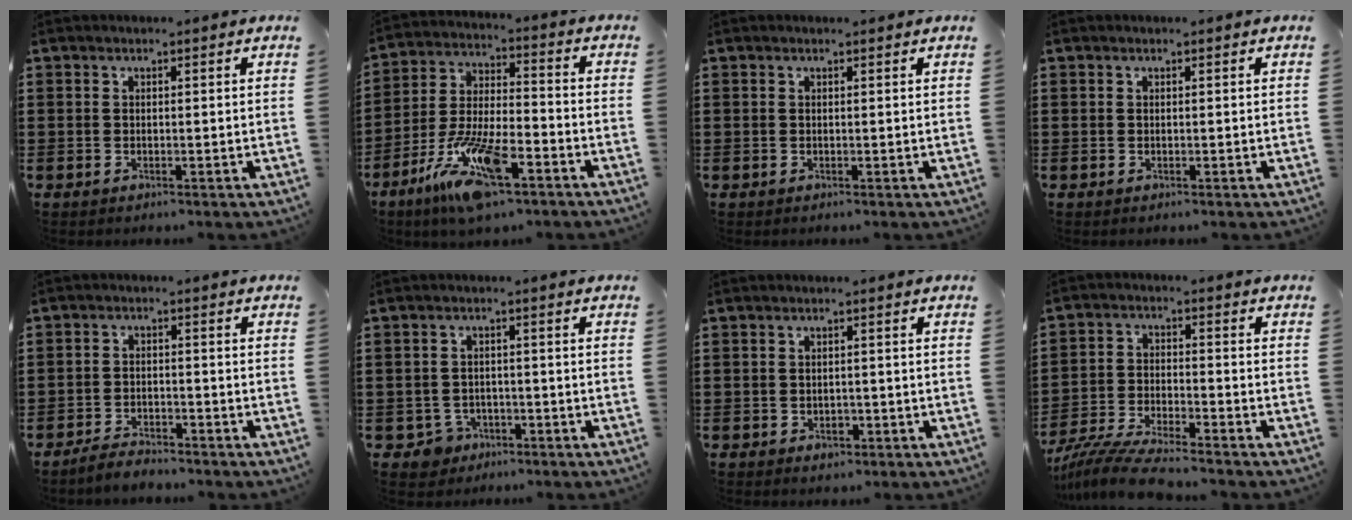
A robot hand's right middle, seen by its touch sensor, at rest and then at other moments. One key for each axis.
{"total": 13.2, "fx": -8.1, "fy": 3.7, "fz": 9.7, "tx": -0.211, "ty": 0.005, "tz": -0.154}
{"total": 0.0}
{"total": 0.0}
{"total": 3.1, "fx": -3.1, "fy": 0.4, "fz": 0.3, "tx": -0.009, "ty": 0.005, "tz": -0.065}
{"total": 3.0, "fx": -2.2, "fy": 1.9, "fz": 0.6, "tx": -0.026, "ty": 0.001, "tz": -0.049}
{"total": 1.2, "fx": -0.5, "fy": 0.9, "fz": 0.6, "tx": -0.015, "ty": 0.001, "tz": -0.010}
{"total": 7.5, "fx": -7.0, "fy": 0.1, "fz": 2.4, "tx": -0.057, "ty": -0.004, "tz": -0.140}